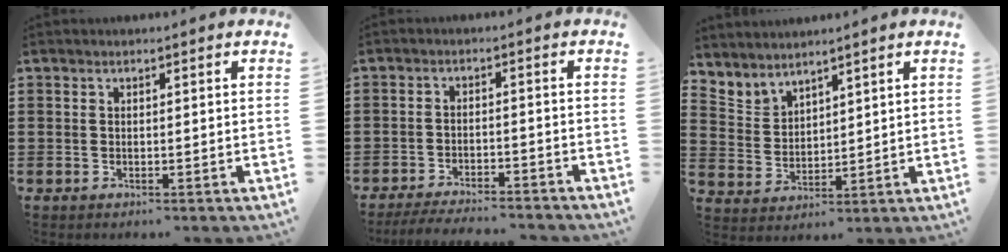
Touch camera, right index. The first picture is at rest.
{"total": 3.8, "force": [-3.6, 0.1, 0.9], "torque": [-0.023, -0.004, -0.074]}
{"total": 3.6, "force": [3.3, 1.0, -0.7], "torque": [-0.003, -0.012, 0.064]}